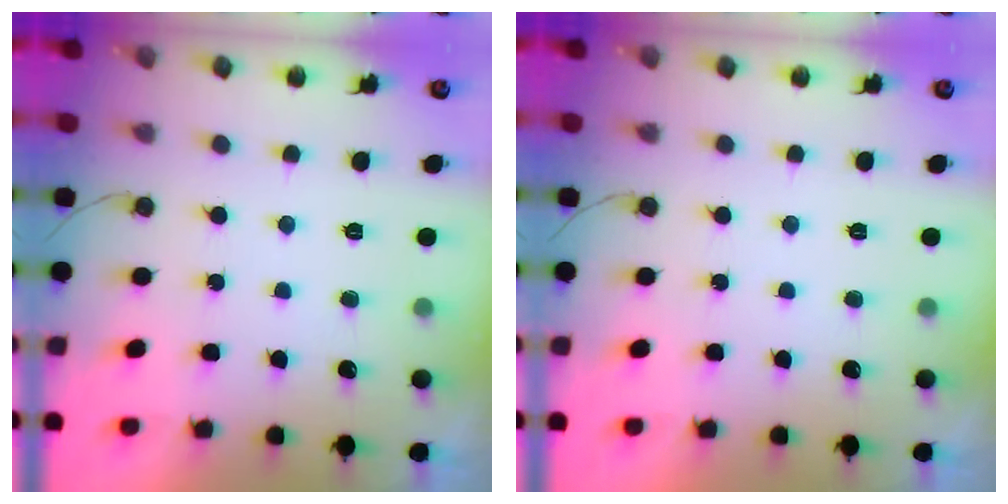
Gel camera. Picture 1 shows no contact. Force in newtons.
{"total": 0.0}